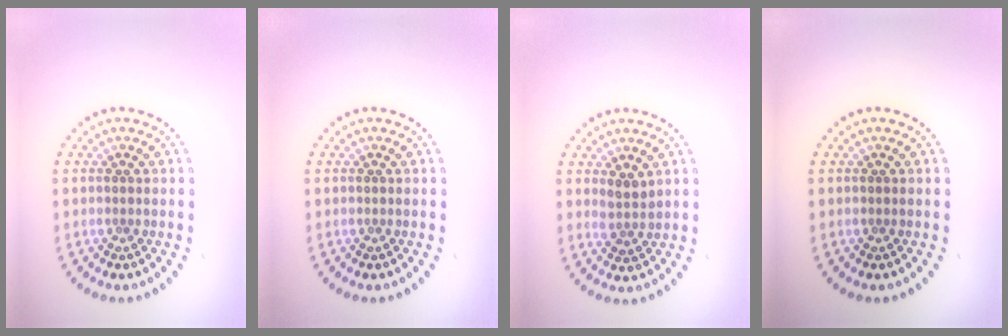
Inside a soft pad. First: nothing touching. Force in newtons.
{"total": 0.0}
{"total": 1.7, "press": 1.4, "slide": 0.8}
{"total": 0.0}